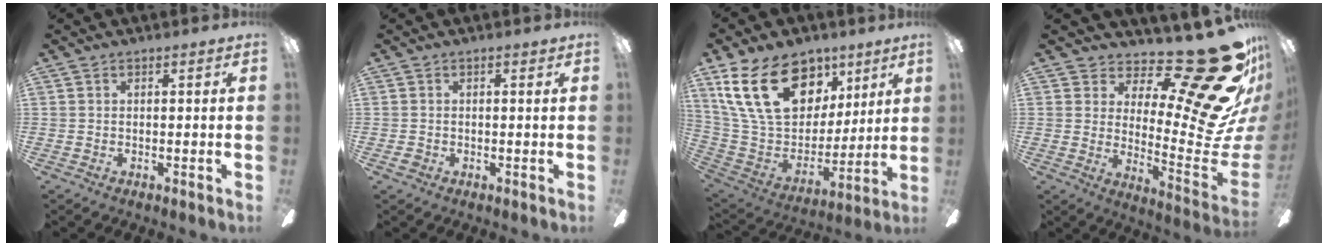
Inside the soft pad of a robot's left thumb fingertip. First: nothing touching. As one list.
[{"total": 1.0, "force": [-0.3, 0.9, 0.3], "torque": [-0.005, 0.005, -0.007]}, {"total": 25.8, "force": [12.5, 16.4, 15.6], "torque": [-0.300, -0.052, 0.228]}, {"total": 27.0, "force": [16.7, 8.2, 19.6], "torque": [-0.225, -0.146, 0.286]}]